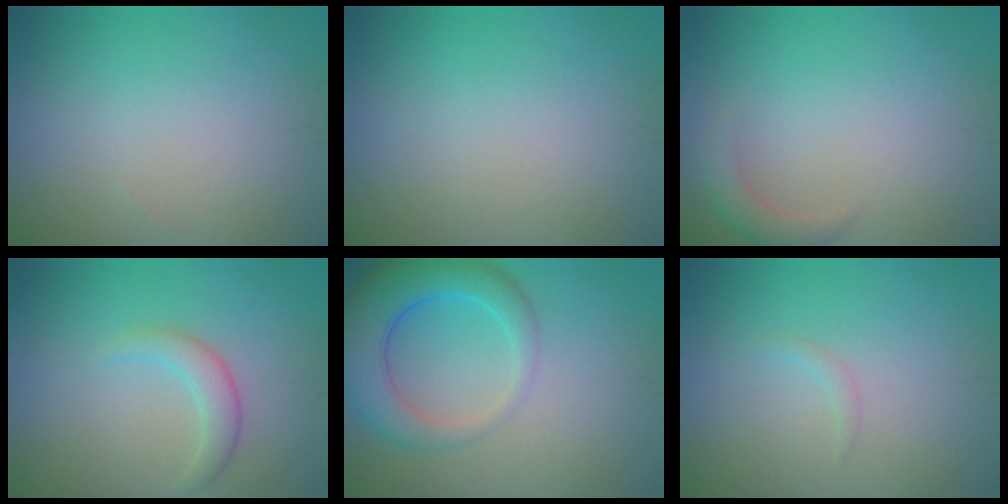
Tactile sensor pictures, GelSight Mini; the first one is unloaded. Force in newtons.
{"total": 0.0}
{"total": 1.8, "press": 1.8, "slide": 0.1}
{"total": 2.2, "press": 2.2, "slide": 0.2}
{"total": 6.4, "press": 6.4, "slide": 0.4}
{"total": 0.7, "press": 0.6, "slide": 0.1}